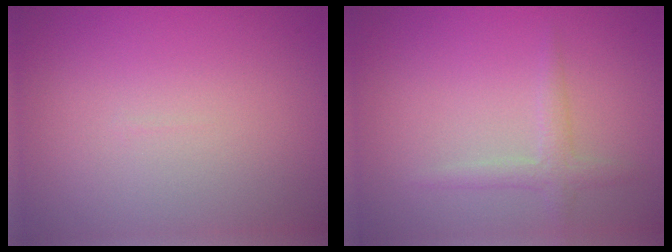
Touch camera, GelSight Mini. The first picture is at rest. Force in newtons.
{"total": 1.7, "press": 1.7, "slide": 0.1}